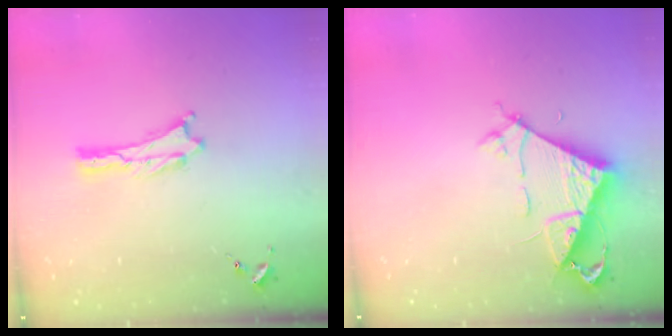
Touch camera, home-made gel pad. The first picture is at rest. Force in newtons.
{"total": 7.1, "press": 7.1, "slide": 0.4}